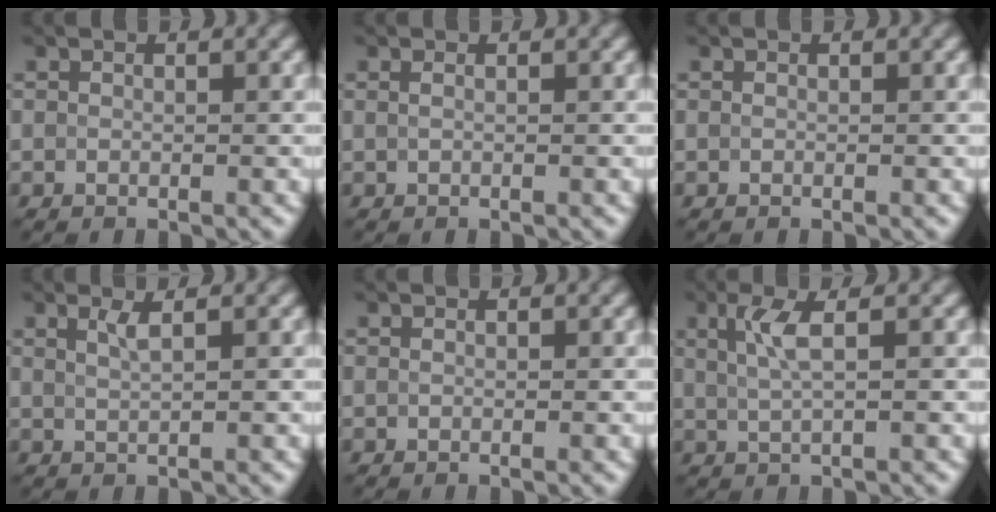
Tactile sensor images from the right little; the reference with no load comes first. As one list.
[{"total": 0.8, "force": [0.3, 0.4, 0.6], "torque": [-0.010, -0.002, 0.000]}, {"total": 0.0}, {"total": 1.6, "force": [0.7, 0.5, 1.4], "torque": [-0.019, 0.001, 0.010]}, {"total": 0.0}, {"total": 2.7, "force": [0.8, 0.7, 2.5], "torque": [-0.051, 0.000, 0.017]}]